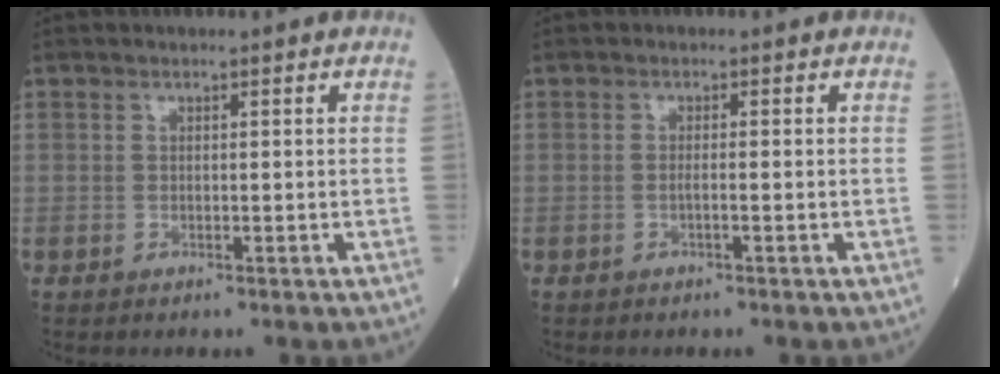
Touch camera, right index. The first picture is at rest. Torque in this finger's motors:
{"motor_torque": [0.02, 0.02, -0.08, -0.01]}